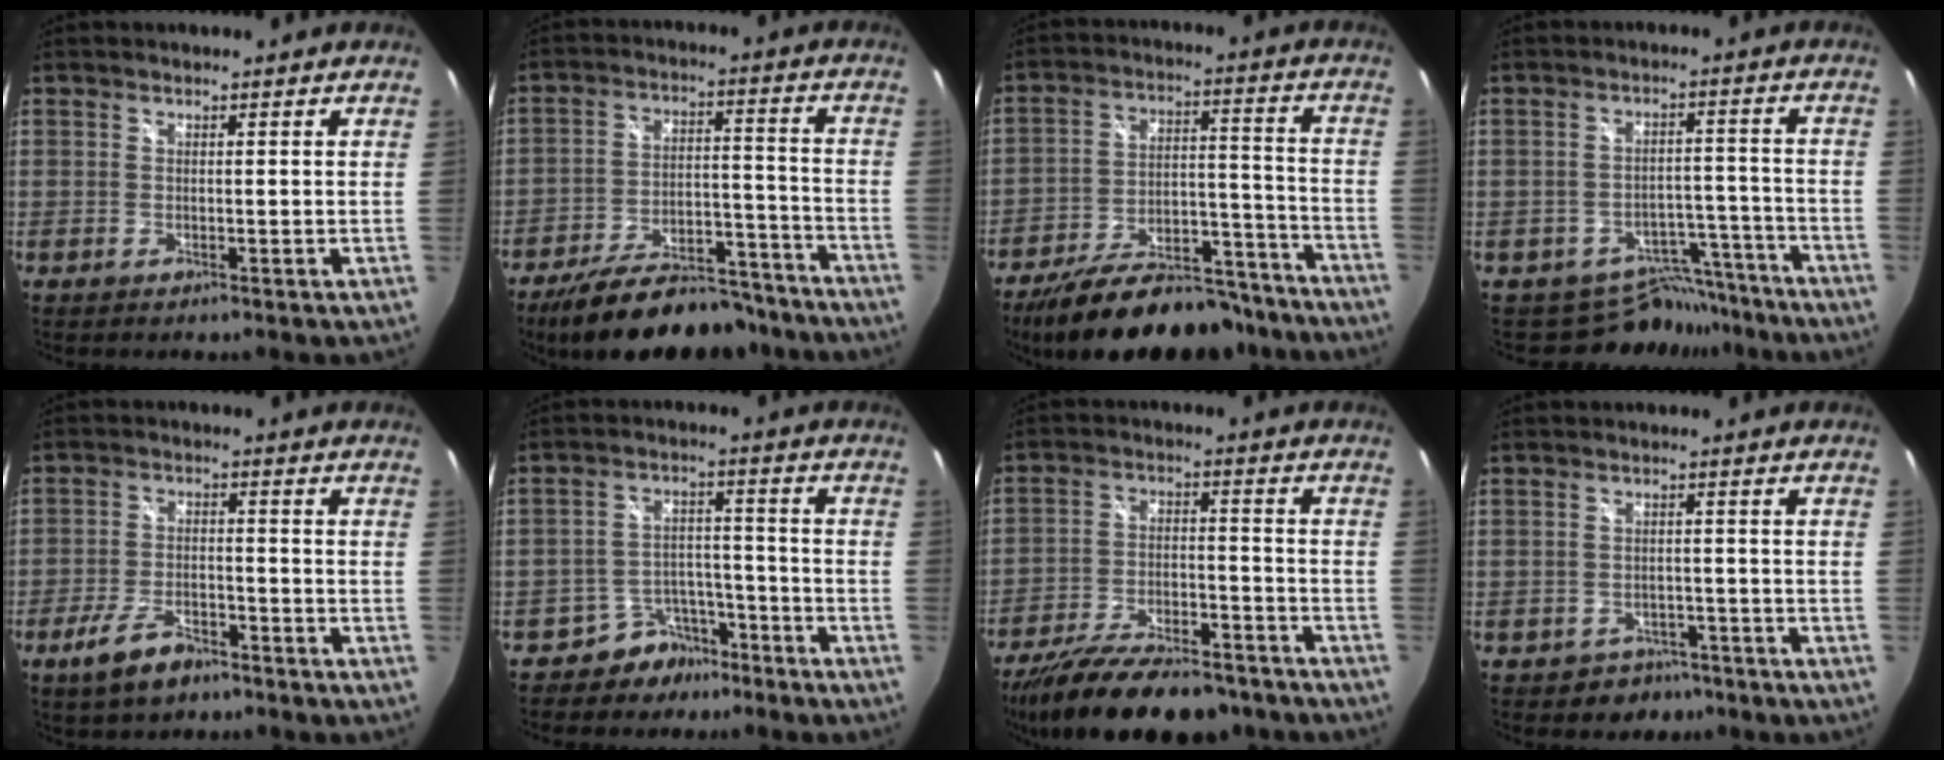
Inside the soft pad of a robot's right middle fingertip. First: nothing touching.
{"total": 21.5, "force": [-17.8, 7.6, 9.3], "torque": [-0.173, 0.006, -0.243]}
{"total": 24.0, "force": [-19.5, 8.9, 11.0], "torque": [-0.198, 0.008, -0.264]}
{"total": 8.7, "force": [-7.7, 4.1, 0.1], "torque": [0.007, 0.031, -0.102]}
{"total": 7.6, "force": [-5.3, 3.1, 4.5], "torque": [-0.106, -0.008, -0.095]}
{"total": 6.9, "force": [-5.4, 4.2, 0.7], "torque": [-0.012, 0.030, -0.083]}
{"total": 21.9, "force": [-17.8, 6.8, 10.7], "torque": [-0.204, -0.032, -0.267]}
{"total": 5.1, "force": [-3.6, 3.6, 0.3], "torque": [-0.013, 0.014, -0.046]}